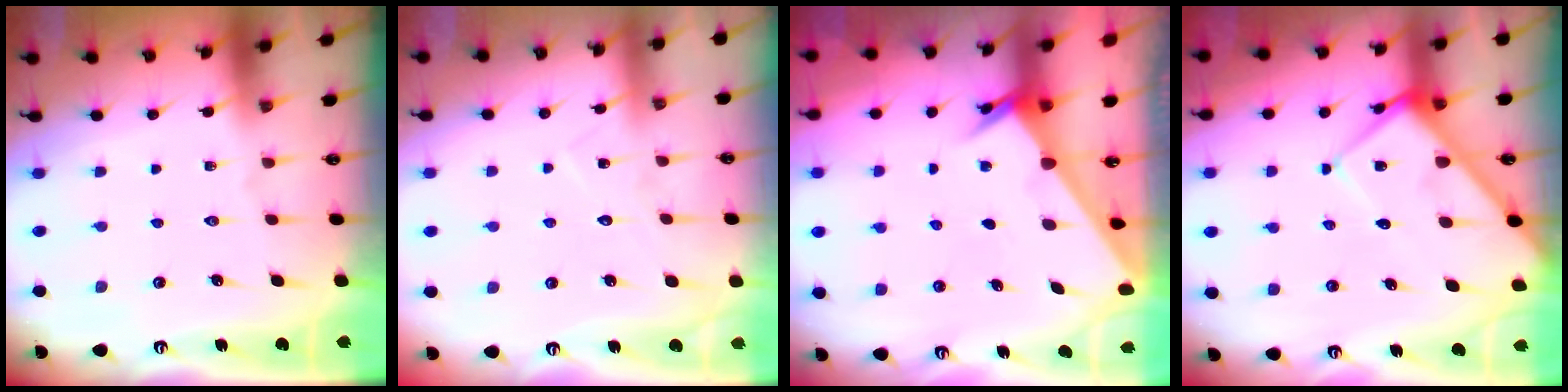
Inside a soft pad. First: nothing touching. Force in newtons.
{"total": 7.3, "press": 7.3, "slide": 0.3}
{"total": 2.5, "press": 2.5, "slide": 0.2}
{"total": 9.4, "press": 9.3, "slide": 0.7}